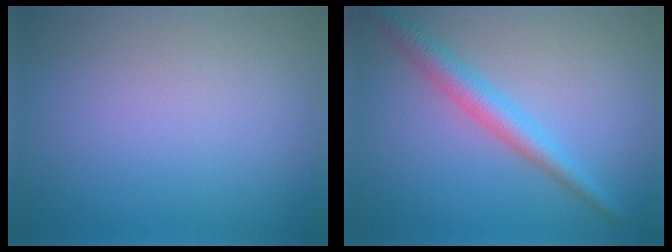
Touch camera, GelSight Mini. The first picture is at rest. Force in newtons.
{"total": 3.3, "press": 3.3, "slide": 0.0}